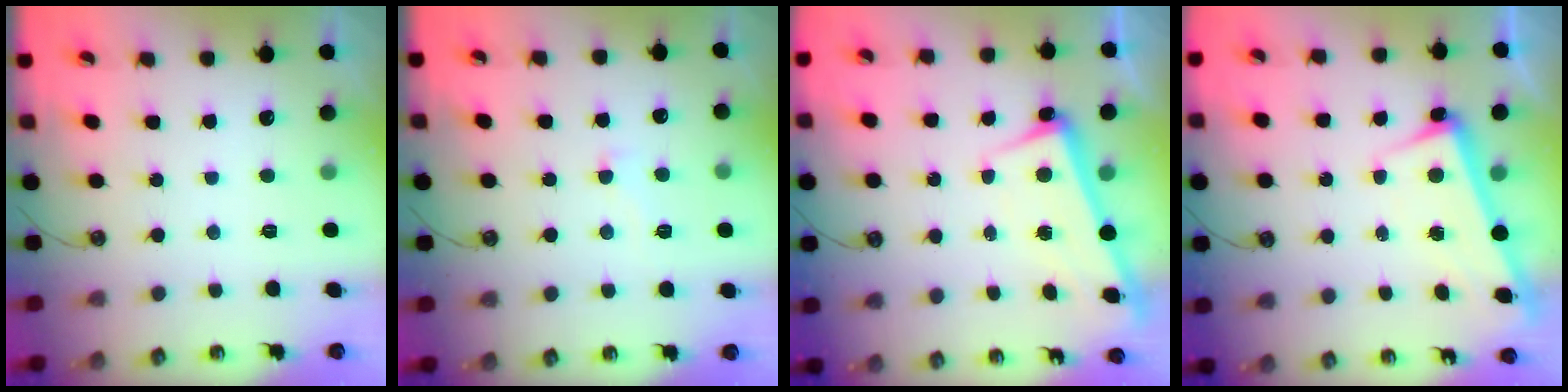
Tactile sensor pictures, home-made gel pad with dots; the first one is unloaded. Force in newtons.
{"total": 3.2, "press": 3.1, "slide": 0.8}
{"total": 2.4, "press": 2.2, "slide": 0.9}
{"total": 2.5, "press": 2.3, "slide": 1.0}